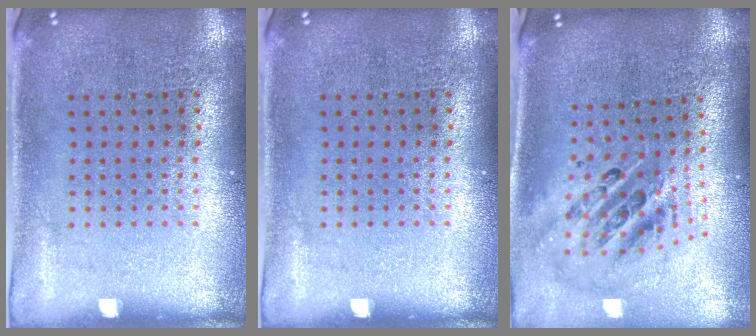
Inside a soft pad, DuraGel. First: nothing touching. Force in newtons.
{"total": 0.0}
{"total": 2.5, "press": 1.7, "slide": 1.9}